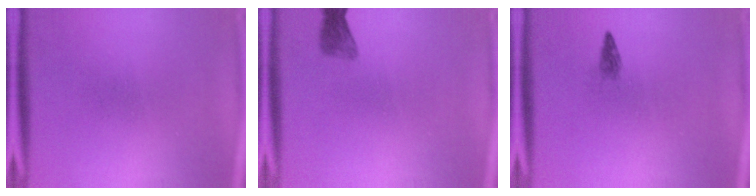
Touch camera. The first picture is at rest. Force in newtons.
{"total": 2.1}
{"total": 1.0}